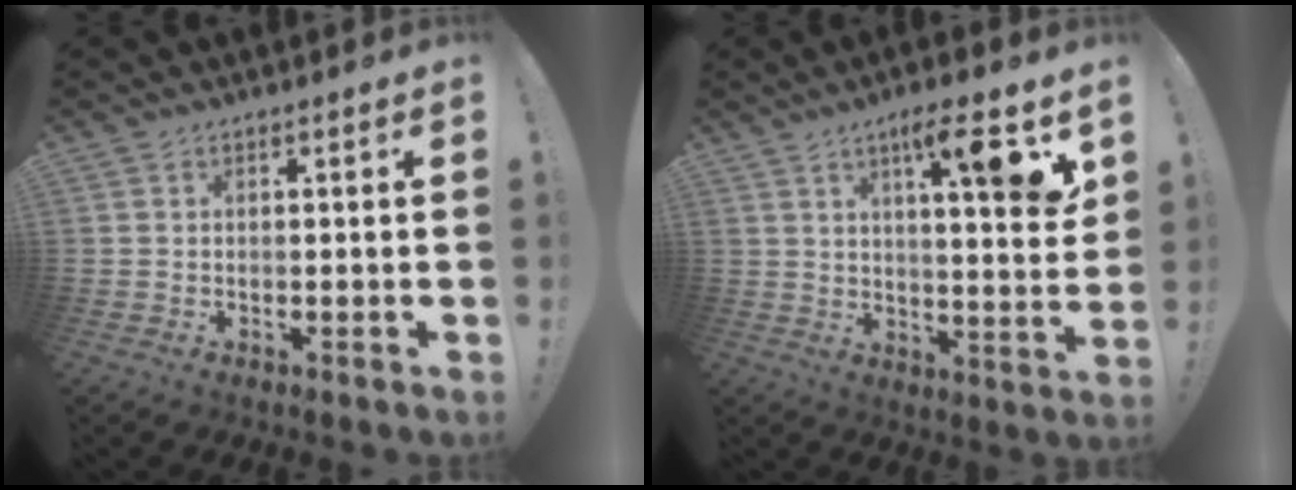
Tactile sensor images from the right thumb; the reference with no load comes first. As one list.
[{"total": 11.7, "force": [6.2, 1.2, 9.9], "torque": [-0.135, -0.036, 0.089]}]